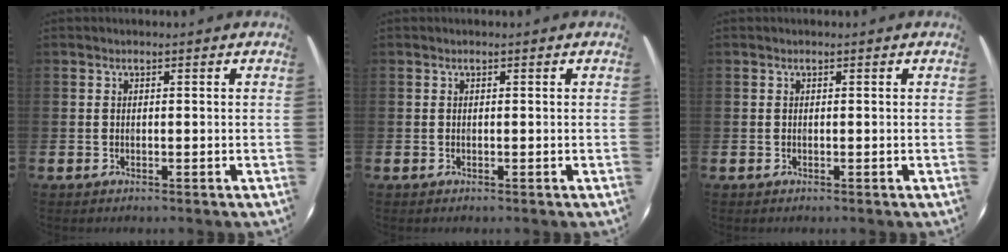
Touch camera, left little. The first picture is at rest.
{"total": 0.0}
{"total": 0.0}